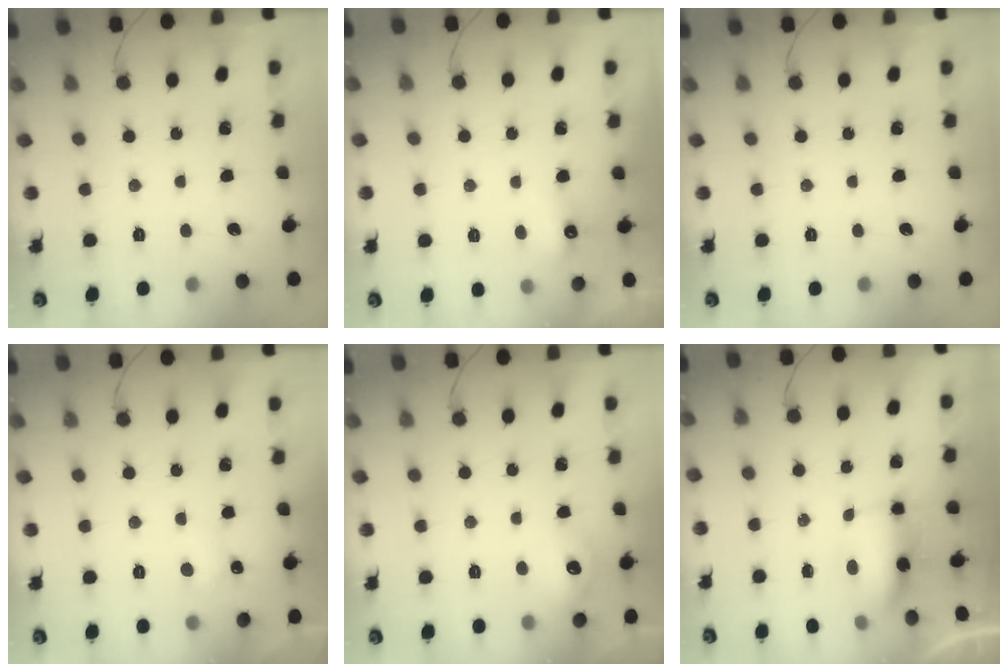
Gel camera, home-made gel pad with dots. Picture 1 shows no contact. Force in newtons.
{"total": 3.9, "press": 3.8, "slide": 1.0}
{"total": 0.0}
{"total": 3.9, "press": 3.7, "slide": 1.0}
{"total": 9.3, "press": 9.3, "slide": 0.3}
{"total": 6.6, "press": 6.3, "slide": 2.0}